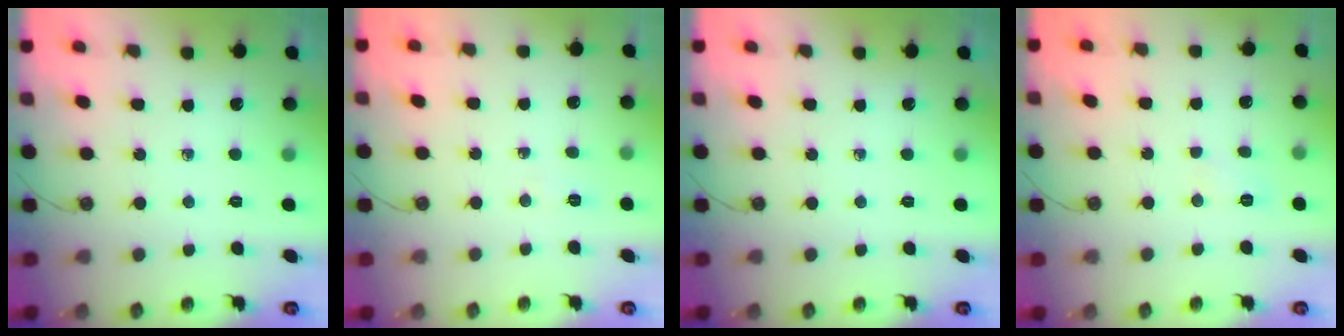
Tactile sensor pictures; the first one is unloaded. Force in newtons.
{"total": 4.5, "press": 2.4, "slide": 3.8}
{"total": 0.0}
{"total": 5.7, "press": 4.0, "slide": 4.0}